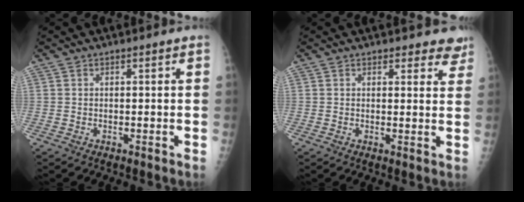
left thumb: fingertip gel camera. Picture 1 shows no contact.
{"total": 5.3, "force": [4.7, 2.2, 1.1], "torque": [0.026, -0.026, 0.039]}